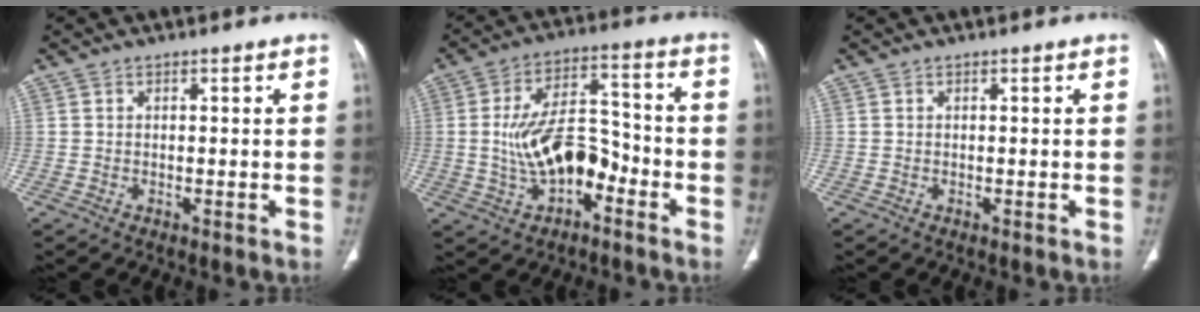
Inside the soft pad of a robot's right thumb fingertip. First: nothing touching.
{"total": 13.0, "force": [-3.5, 7.3, 10.2], "torque": [-0.163, 0.044, -0.062]}
{"total": 0.0}